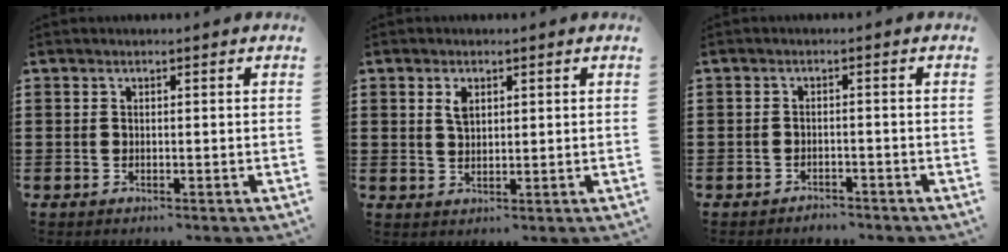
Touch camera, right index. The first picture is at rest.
{"total": 2.4, "force": [1.1, 1.3, 1.7], "torque": [-0.038, 0.004, 0.020]}
{"total": 1.6, "force": [-1.6, 0.2, -0.1], "torque": [-0.005, 0.001, -0.035]}